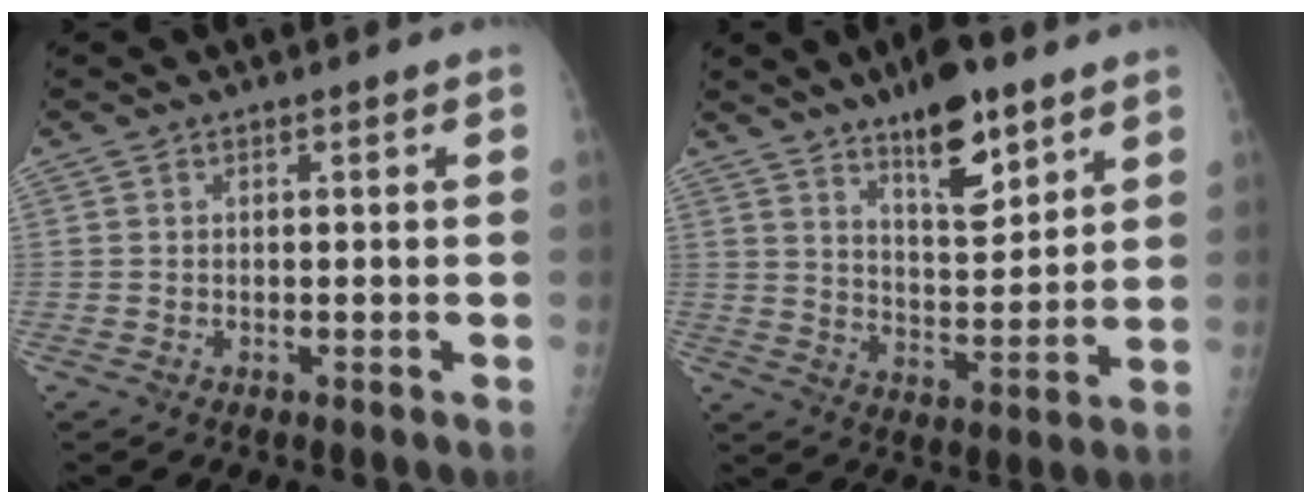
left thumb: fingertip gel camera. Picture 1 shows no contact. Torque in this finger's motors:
{"motor_torque": [0.26, 0.38, 0.14, -0.28, 0.06]}